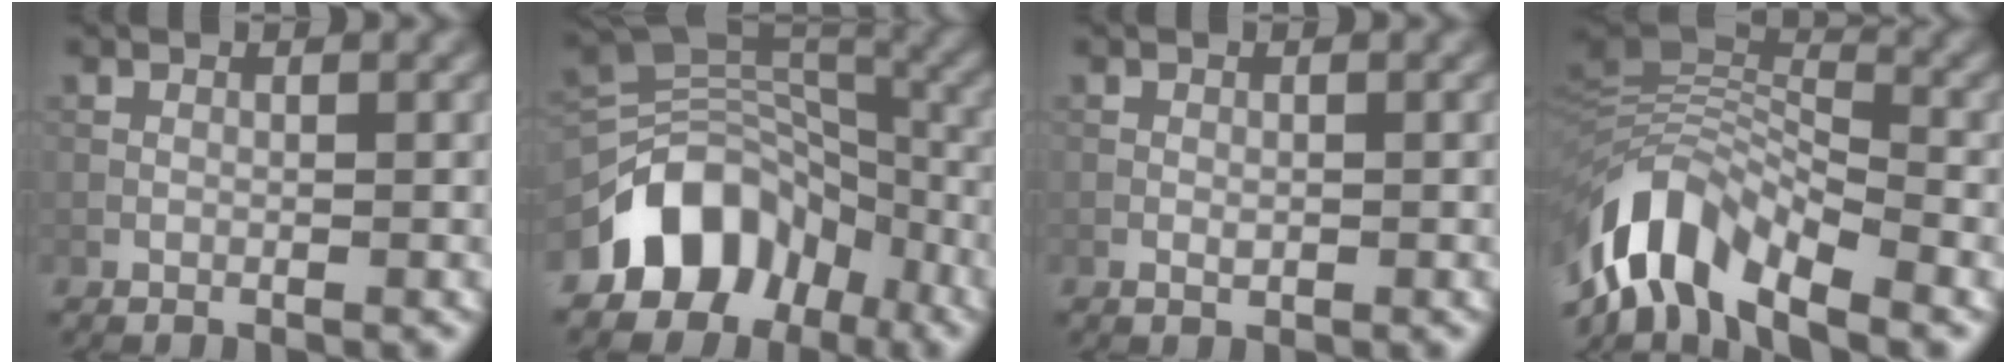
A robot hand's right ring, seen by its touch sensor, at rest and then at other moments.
{"total": 9.3, "force": [-5.5, 6.1, 4.4], "torque": [-0.056, 0.009, -0.112]}
{"total": 0.7, "force": [-0.2, 0.4, 0.5], "torque": [-0.007, 0.000, -0.003]}
{"total": 9.9, "force": [-6.3, 3.8, 6.6], "torque": [-0.112, 0.007, -0.130]}